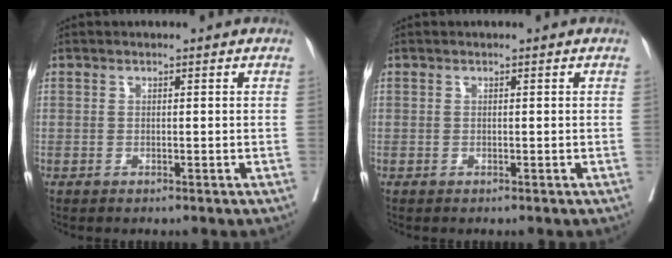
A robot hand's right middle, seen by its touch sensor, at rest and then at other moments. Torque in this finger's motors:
{"motor_torque": [0.00, 0.00, -0.05, 0.00]}